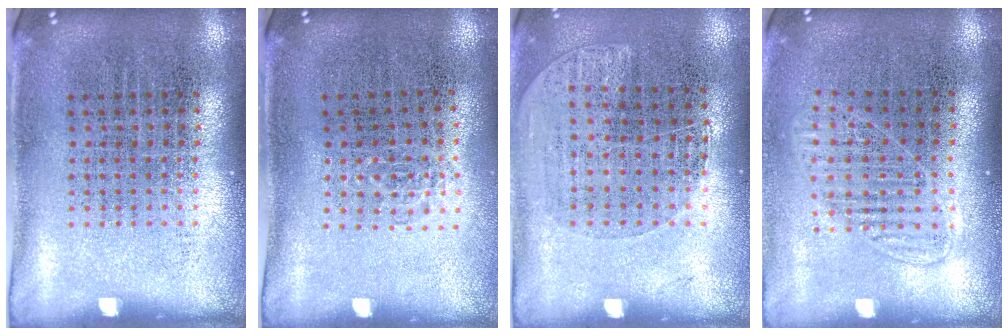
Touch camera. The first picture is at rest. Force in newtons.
{"total": 0.6, "press": 0.5, "slide": 0.3}
{"total": 1.1, "press": 0.9, "slide": 0.5}
{"total": 1.2, "press": 1.1, "slide": 0.5}